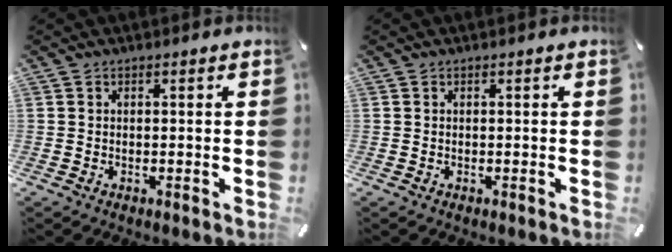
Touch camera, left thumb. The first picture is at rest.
{"total": 0.0}